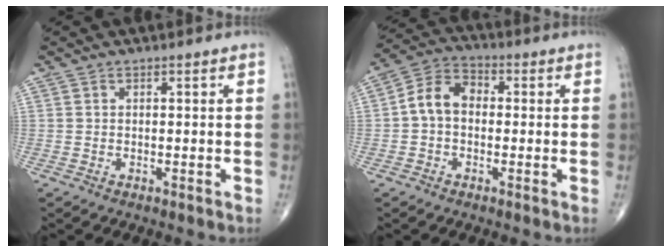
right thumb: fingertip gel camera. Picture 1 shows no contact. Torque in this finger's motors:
{"motor_torque": [0.13, 0.22, 0.10, 0.01, 0.15]}